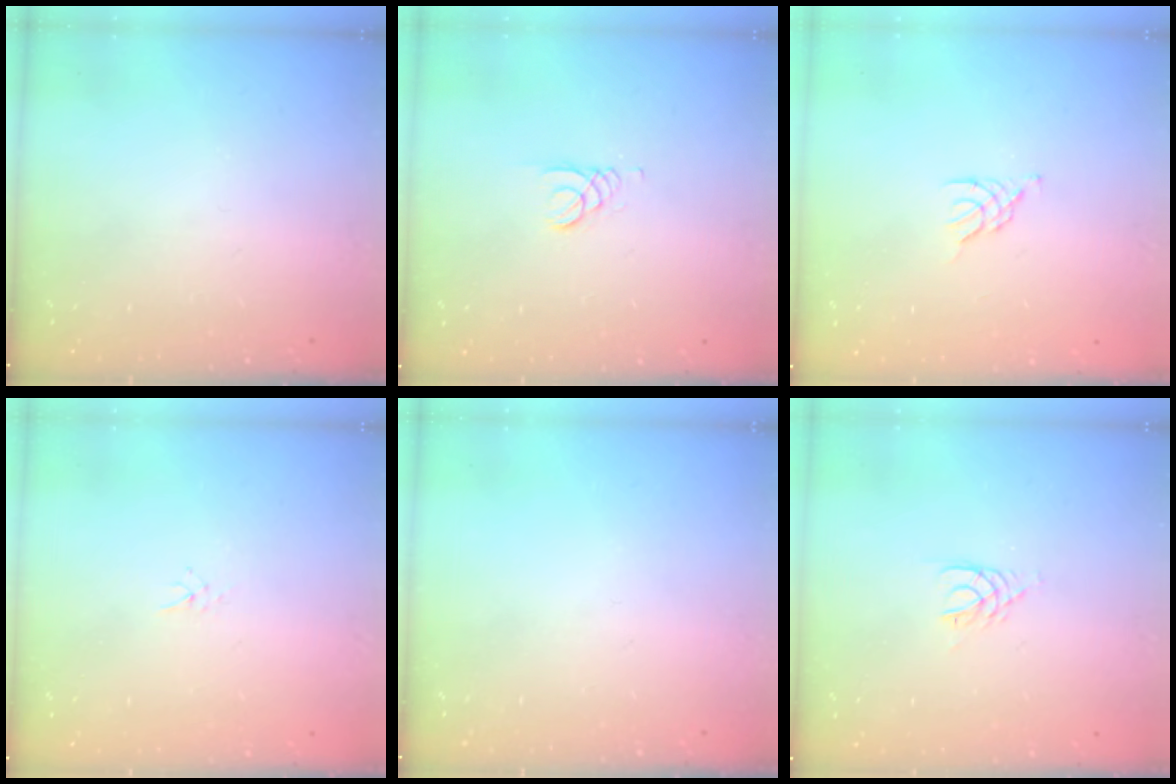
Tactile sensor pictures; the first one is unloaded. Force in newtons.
{"total": 0.7, "press": 0.7, "slide": 0.1}
{"total": 3.3, "press": 3.2, "slide": 0.7}
{"total": 2.0, "press": 2.0, "slide": 0.3}
{"total": 0.0}
{"total": 3.0, "press": 2.9, "slide": 0.4}